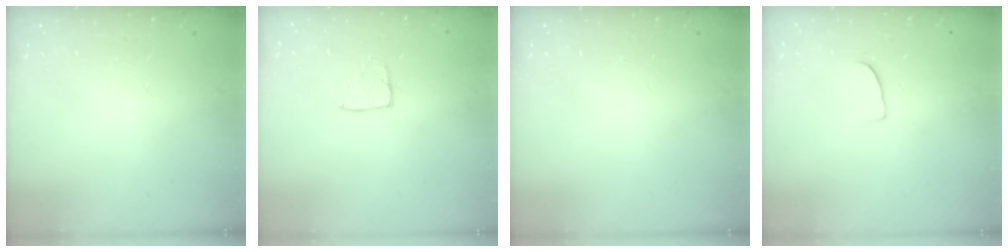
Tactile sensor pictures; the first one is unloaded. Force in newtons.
{"total": 5.2, "press": 5.2, "slide": 0.3}
{"total": 0.0}
{"total": 6.1, "press": 6.1, "slide": 0.4}